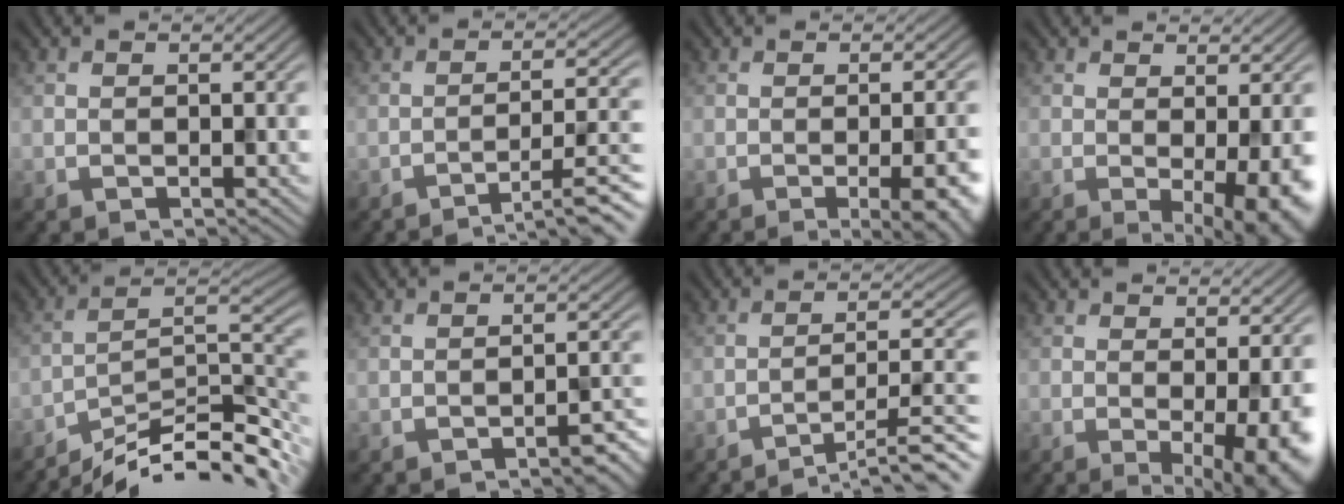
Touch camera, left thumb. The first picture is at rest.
{"total": 8.3, "force": [-5.6, 1.2, 6.1], "torque": [-0.098, 0.015, -0.081]}
{"total": 8.5, "force": [-2.9, 2.5, 7.5], "torque": [-0.083, 0.005, -0.031]}
{"total": 6.9, "force": [-0.9, 1.6, 6.7], "torque": [-0.093, -0.010, -0.007]}
{"total": 13.2, "force": [-10.5, 2.6, 7.6], "torque": [-0.123, 0.003, -0.177]}
{"total": 3.2, "force": [-2.4, 0.5, 2.1], "torque": [-0.026, 0.009, -0.039]}
{"total": 10.4, "force": [-7.7, 1.3, 6.9], "torque": [-0.111, 0.019, -0.113]}
{"total": 7.8, "force": [-1.1, 1.8, 7.5], "torque": [-0.100, -0.008, -0.008]}